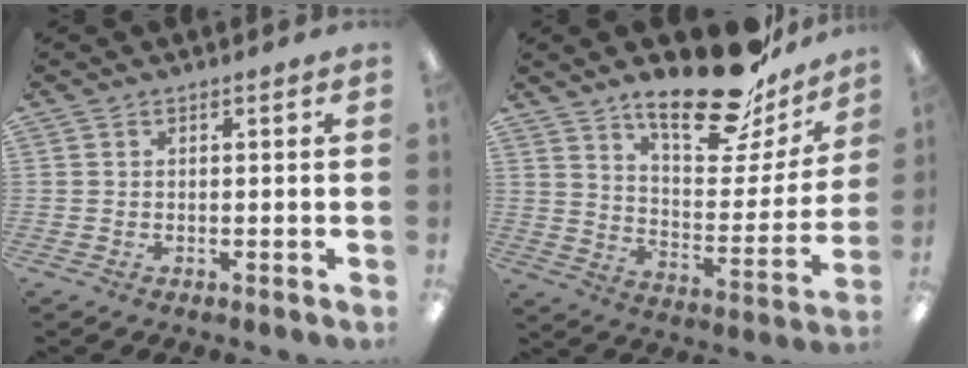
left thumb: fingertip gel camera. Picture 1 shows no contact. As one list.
[{"total": 22.3, "force": [17.3, 7.3, 12.0], "torque": [-0.173, -0.116, 0.287]}]